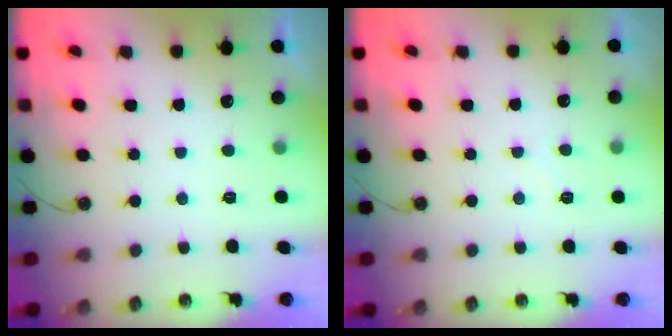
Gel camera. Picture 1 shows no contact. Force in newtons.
{"total": 4.1, "press": 4.1, "slide": 0.5}